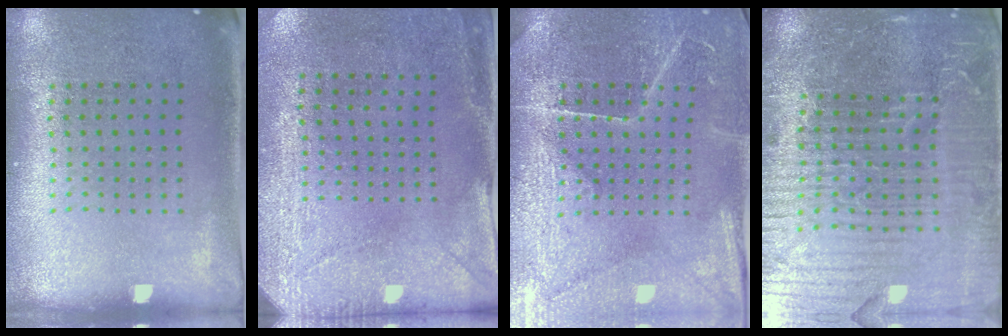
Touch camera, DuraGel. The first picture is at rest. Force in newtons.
{"total": 2.9, "press": 2.3, "slide": 1.8}
{"total": 3.9, "press": 3.7, "slide": 1.3}
{"total": 6.4, "press": 5.6, "slide": 3.0}